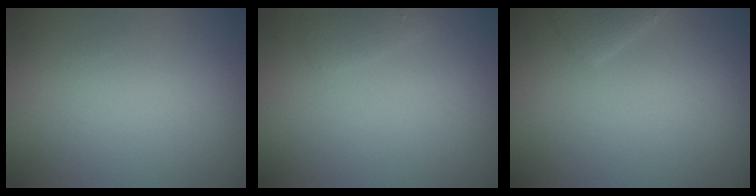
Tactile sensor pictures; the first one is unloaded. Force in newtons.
{"total": 1.2, "press": 1.2, "slide": 0.1}
{"total": 1.5, "press": 1.5, "slide": 0.1}